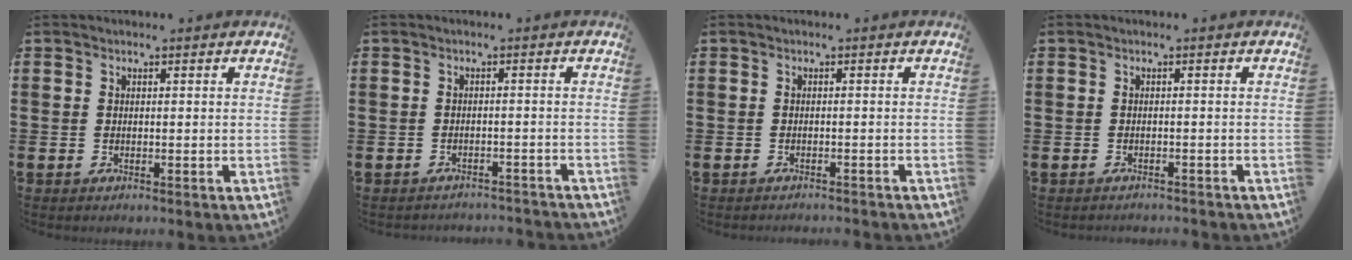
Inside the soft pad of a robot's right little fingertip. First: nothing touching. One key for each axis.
{"total": 1.3, "fx": -1.3, "fy": -0.1, "fz": -0.1, "tx": -0.003, "ty": 0.003, "tz": -0.029}
{"total": 0.6, "fx": -0.6, "fy": -0.1, "fz": 0.0, "tx": -0.001, "ty": -0.001, "tz": -0.012}
{"total": 0.7, "fx": -0.7, "fy": 0.0, "fz": 0.0, "tx": -0.002, "ty": -0.001, "tz": -0.015}